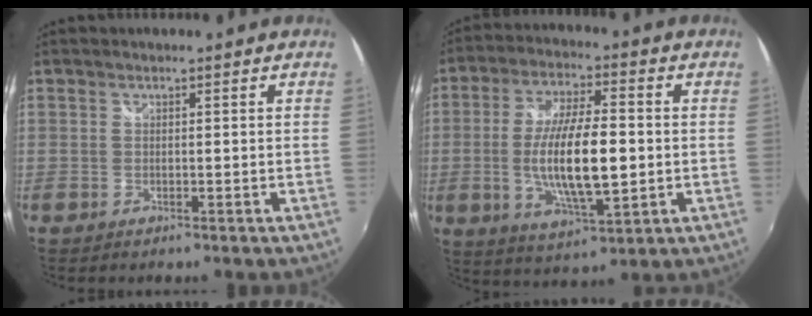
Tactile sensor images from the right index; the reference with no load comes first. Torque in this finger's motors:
{"motor_torque": [0.69, -0.14, 0.98, 0.21]}